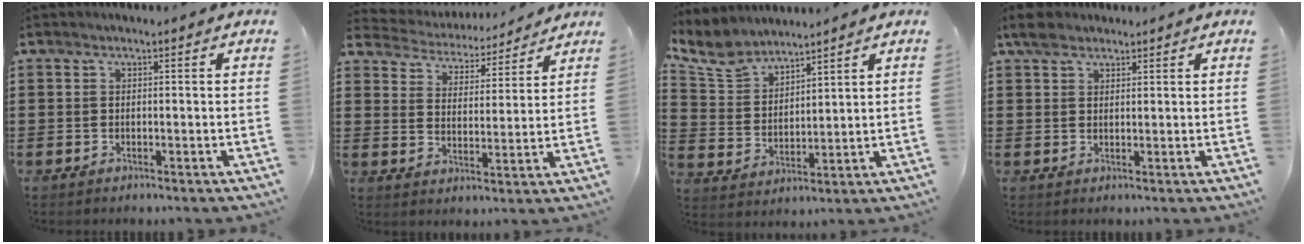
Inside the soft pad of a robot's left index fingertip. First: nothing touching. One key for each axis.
{"total": 4.3, "fx": 4.2, "fy": 0.4, "fz": -0.3, "tx": -0.024, "ty": -0.035, "tz": 0.068}
{"total": 6.8, "fx": 6.1, "fy": 2.3, "fz": 1.8, "tx": -0.065, "ty": -0.021, "tz": 0.113}
{"total": 3.3, "fx": 2.5, "fy": 1.6, "fz": 1.5, "tx": -0.029, "ty": 0.005, "tz": 0.044}